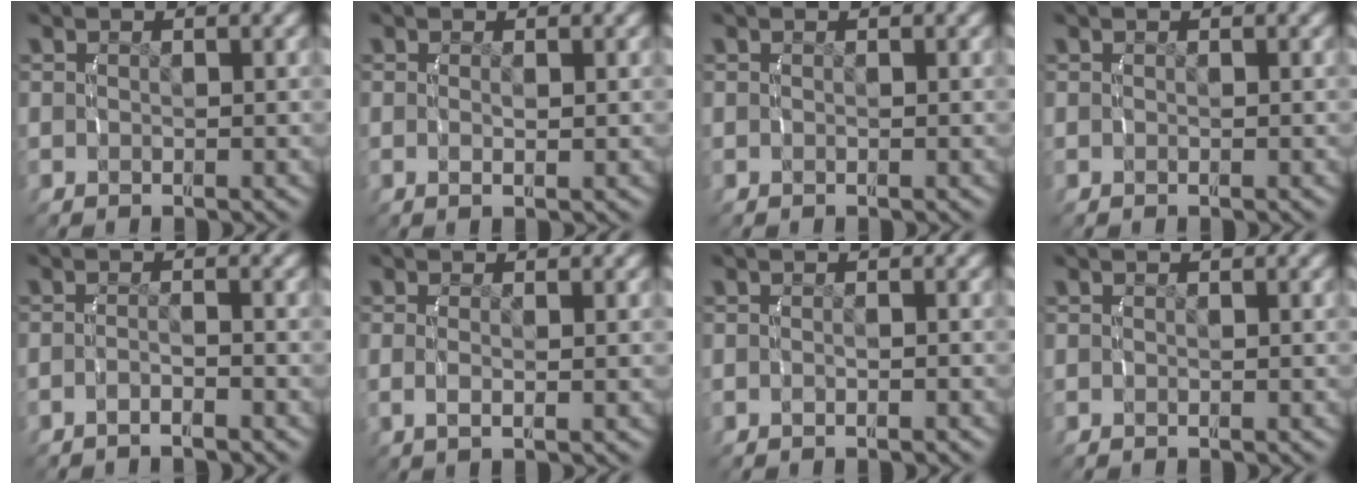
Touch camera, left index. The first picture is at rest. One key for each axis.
{"total": 0.8, "fx": -0.1, "fy": 0.0, "fz": 0.8, "tx": -0.022, "ty": -0.010, "tz": 0.004}
{"total": 0.0}
{"total": 0.0}
{"total": 2.0, "fx": -1.9, "fy": 0.1, "fz": 0.8, "tx": -0.017, "ty": -0.002, "tz": -0.033}
{"total": 1.5, "fx": -0.1, "fy": 0.2, "fz": 1.4, "tx": -0.042, "ty": -0.012, "tz": 0.005}
{"total": 0.9, "fx": -0.7, "fy": 0.2, "fz": 0.4, "tx": -0.012, "ty": 0.000, "tz": -0.013}
{"total": 0.0}